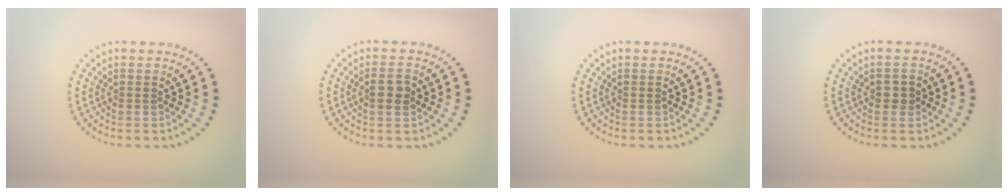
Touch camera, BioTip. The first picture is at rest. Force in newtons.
{"total": 2.0, "press": 1.9, "slide": 0.4}
{"total": 0.0}
{"total": 1.3, "press": 1.3, "slide": 0.2}